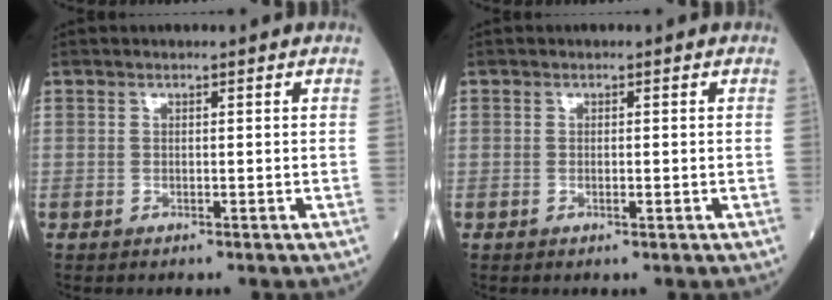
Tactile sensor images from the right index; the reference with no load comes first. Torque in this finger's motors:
{"motor_torque": [-0.13, 0.05, -0.04, -0.01]}